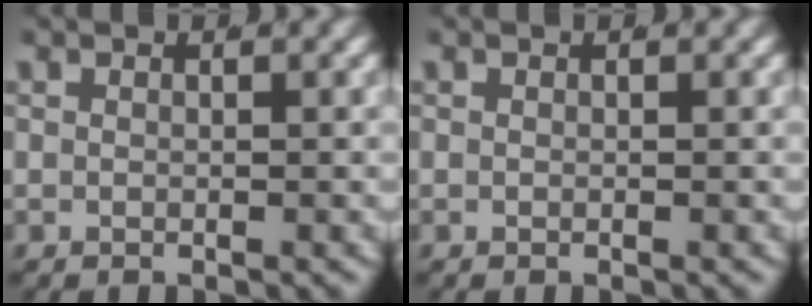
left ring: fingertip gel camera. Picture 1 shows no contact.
{"total": 0.0}